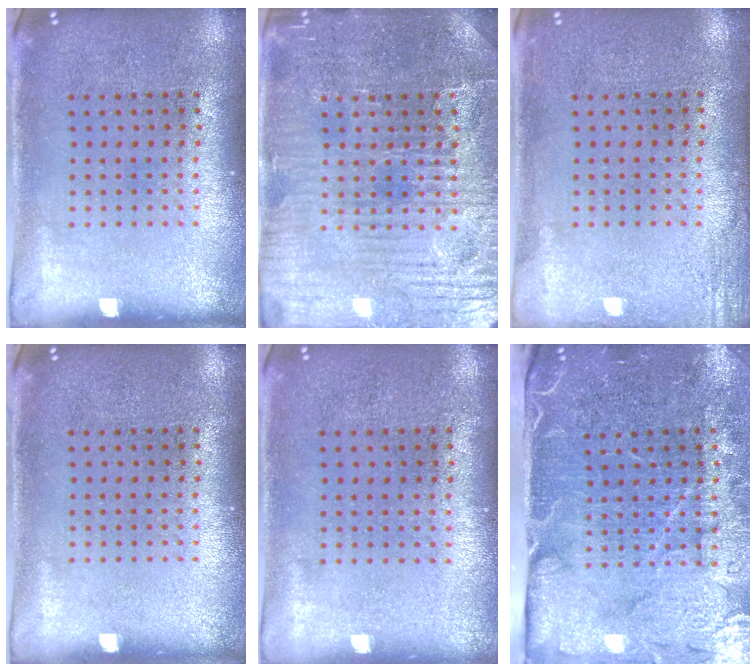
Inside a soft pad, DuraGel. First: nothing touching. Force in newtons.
{"total": 4.6, "press": 4.4, "slide": 1.2}
{"total": 1.8, "press": 1.8, "slide": 0.2}
{"total": 0.0}
{"total": 0.0}
{"total": 4.6, "press": 3.9, "slide": 2.5}